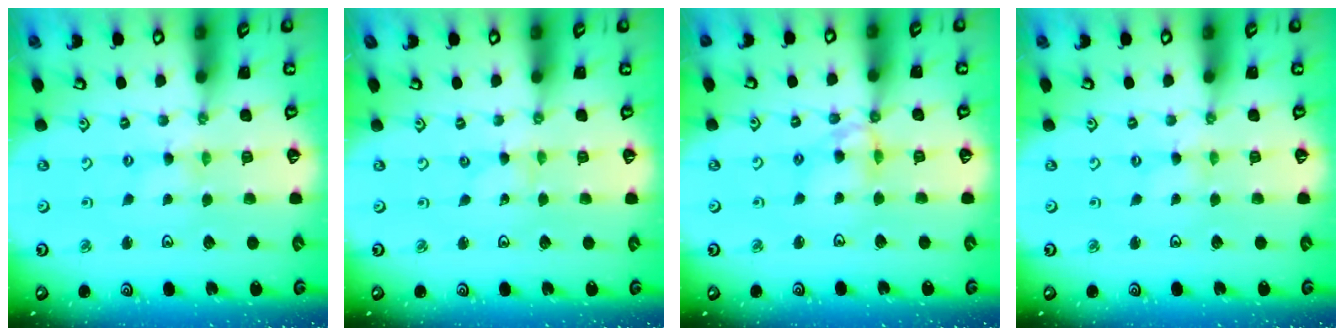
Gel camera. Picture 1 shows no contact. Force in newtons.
{"total": 0.0}
{"total": 9.0, "press": 9.0, "slide": 0.8}
{"total": 0.0}